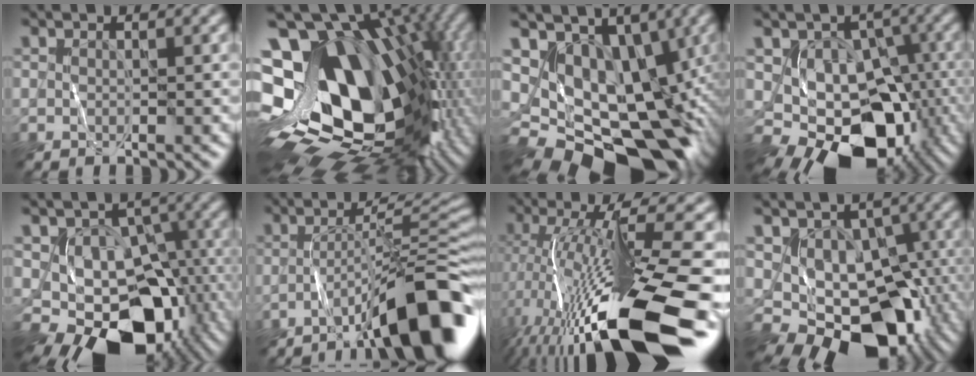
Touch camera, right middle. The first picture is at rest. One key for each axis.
{"total": 18.9, "fx": 0.5, "fy": 12.4, "fz": 14.2, "tx": -0.236, "ty": -0.010, "tz": 0.031}
{"total": 14.8, "fx": -0.4, "fy": 10.6, "fz": 10.3, "tx": -0.139, "ty": -0.021, "tz": 0.022}
{"total": 11.0, "fx": -3.7, "fy": 7.9, "fz": 6.8, "tx": -0.086, "ty": -0.016, "tz": -0.056}
{"total": 12.6, "fx": -5.4, "fy": 8.5, "fz": 7.5, "tx": -0.106, "ty": -0.013, "tz": -0.076}
{"total": 10.2, "fx": -5.5, "fy": 1.5, "fz": 8.5, "tx": -0.112, "ty": 0.026, "tz": -0.092}
{"total": 16.4, "fx": -5.7, "fy": 3.7, "fz": 14.9, "tx": -0.263, "ty": 0.009, "tz": -0.100}
{"total": 11.4, "fx": -2.8, "fy": 7.9, "fz": 7.7, "tx": -0.091, "ty": -0.026, "tz": -0.035}